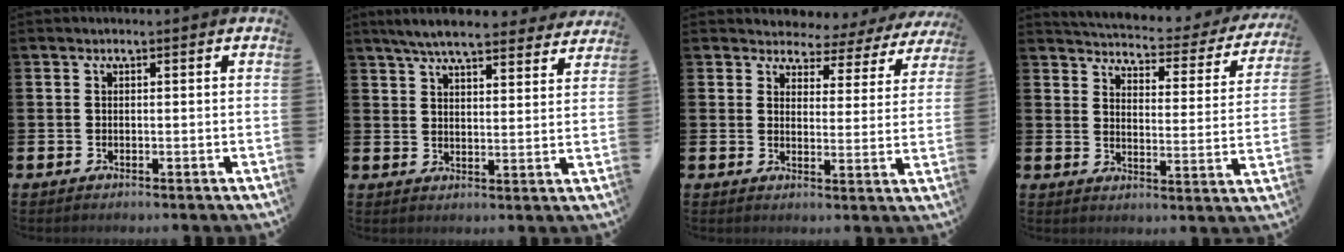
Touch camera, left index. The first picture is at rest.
{"total": 6.8, "force": [6.4, 0.9, 2.2], "torque": [-0.050, -0.031, 0.113]}
{"total": 3.0, "force": [2.6, 1.5, 0.0], "torque": [-0.018, -0.031, 0.038]}
{"total": 4.2, "force": [4.1, 0.8, 0.7], "torque": [-0.034, -0.038, 0.063]}